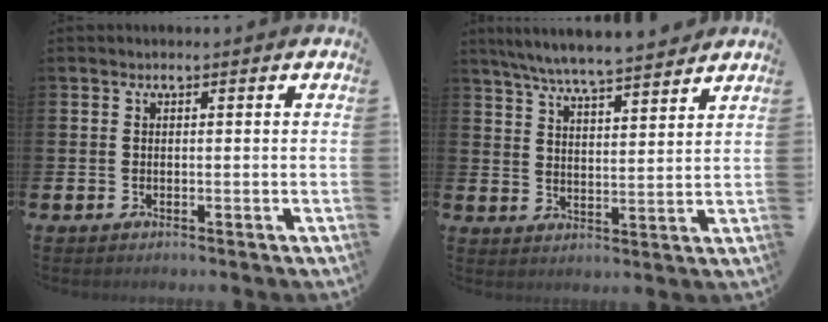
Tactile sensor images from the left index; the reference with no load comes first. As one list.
[{"total": 6.8, "force": [6.5, 0.2, 1.8], "torque": [-0.058, -0.035, 0.117]}]